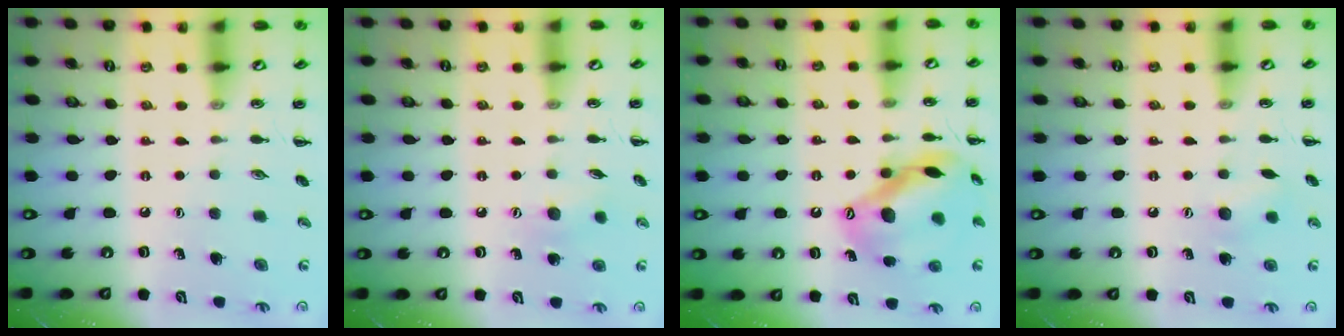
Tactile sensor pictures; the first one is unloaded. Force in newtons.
{"total": 6.3, "press": 6.3, "slide": 1.0}
{"total": 15.6, "press": 15.2, "slide": 3.7}
{"total": 7.2, "press": 7.0, "slide": 1.6}